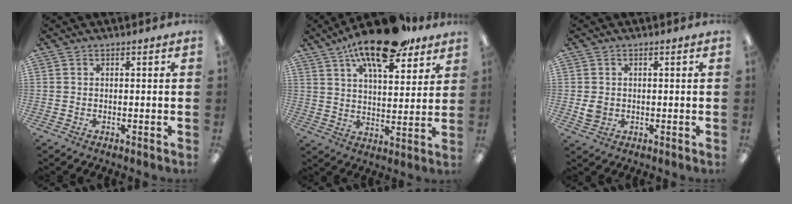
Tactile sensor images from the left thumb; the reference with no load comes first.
{"total": 17.0, "force": [12.1, 6.0, 10.2], "torque": [-0.164, -0.059, 0.202]}
{"total": 2.9, "force": [0.3, 2.4, 1.6], "torque": [-0.016, -0.001, 0.002]}